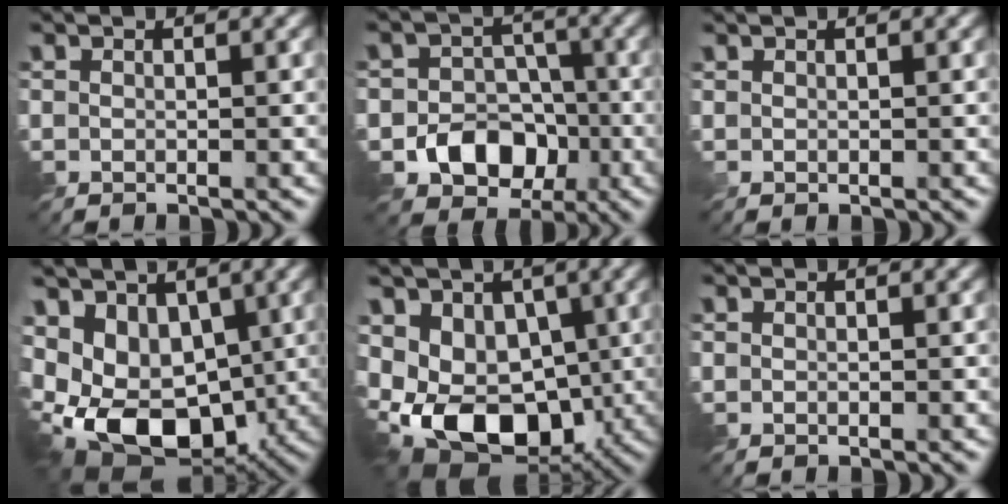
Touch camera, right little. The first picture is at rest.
{"total": 6.0, "force": [-2.3, 4.8, 2.7], "torque": [-0.023, -0.005, -0.056]}
{"total": 0.0}
{"total": 10.7, "force": [-1.8, 7.3, 7.6], "torque": [-0.149, -0.028, -0.027]}
{"total": 9.0, "force": [-1.6, 6.4, 6.2], "torque": [-0.106, -0.019, -0.030]}
{"total": 0.0}